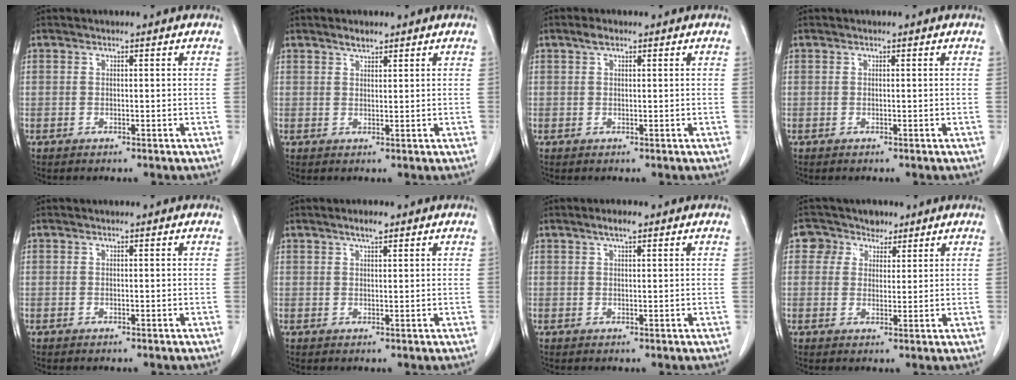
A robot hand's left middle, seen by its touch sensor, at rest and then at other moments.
{"total": 1.6, "force": [1.4, 0.6, 0.6], "torque": [-0.015, 0.000, 0.024]}
{"total": 1.4, "force": [0.8, 0.7, 0.9], "torque": [-0.017, 0.008, 0.013]}
{"total": 0.0}
{"total": 0.0}
{"total": 2.0, "force": [1.4, 0.4, 1.3], "torque": [-0.027, 0.002, 0.024]}
{"total": 2.0, "force": [1.3, 0.4, 1.5], "torque": [-0.032, 0.005, 0.022]}
{"total": 4.5, "force": [2.7, 3.5, 0.0], "torque": [0.002, 0.017, 0.044]}